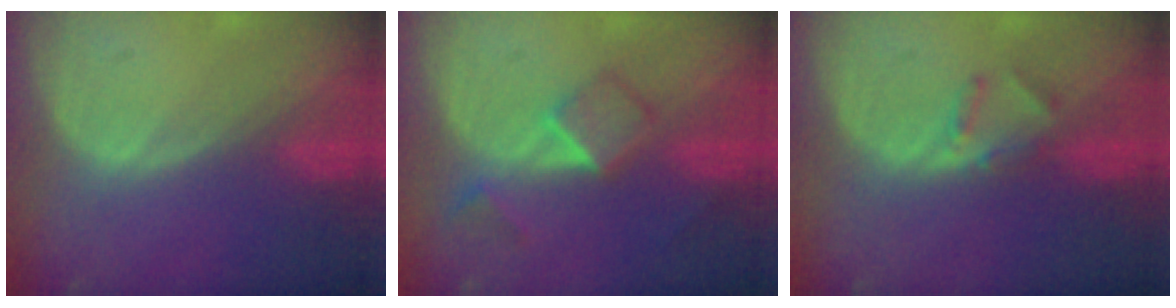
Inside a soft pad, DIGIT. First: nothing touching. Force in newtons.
{"total": 5.1, "press": 4.5, "slide": 2.5}
{"total": 2.5, "press": 2.3, "slide": 1.0}